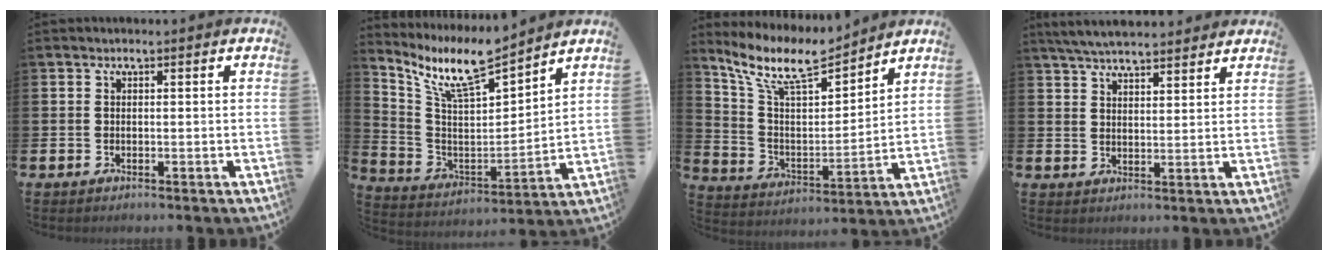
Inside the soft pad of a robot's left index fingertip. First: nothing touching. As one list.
[{"total": 11.0, "force": [9.3, 2.1, 5.5], "torque": [-0.144, -0.047, 0.164]}, {"total": 10.1, "force": [8.6, 2.7, 4.5], "torque": [-0.128, -0.045, 0.155]}, {"total": 5.4, "force": [5.3, 0.6, 1.2], "torque": [-0.039, -0.018, 0.098]}]